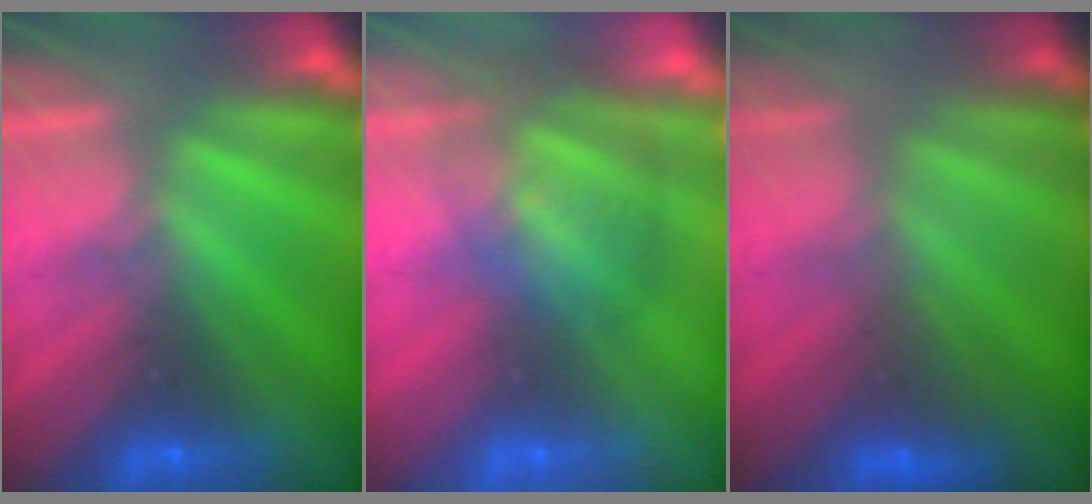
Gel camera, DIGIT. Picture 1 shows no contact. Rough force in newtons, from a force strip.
{"total": 3.8}
{"total": 3.0}